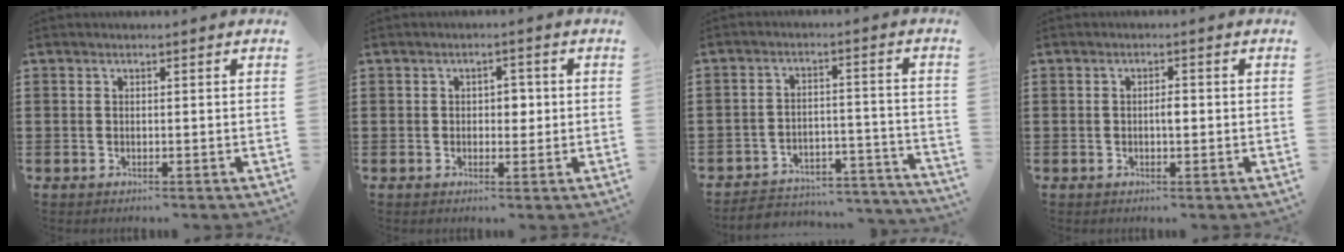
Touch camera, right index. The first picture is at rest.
{"total": 2.4, "force": [0.1, 1.6, 1.8], "torque": [-0.029, 0.005, -0.003]}
{"total": 4.4, "force": [-4.2, 1.1, 0.8], "torque": [-0.017, 0.007, -0.086]}
{"total": 1.6, "force": [-0.2, 0.6, 1.5], "torque": [-0.028, 0.001, -0.004]}